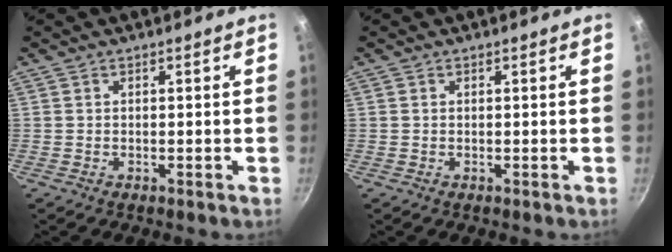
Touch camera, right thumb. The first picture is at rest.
{"total": 0.0}